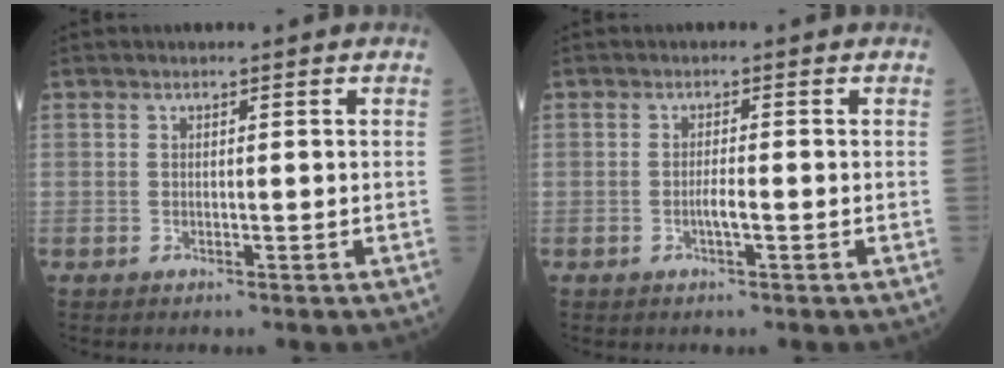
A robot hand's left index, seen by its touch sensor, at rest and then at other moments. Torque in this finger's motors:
{"motor_torque": [0.42, 0.26, 0.00, 0.01]}